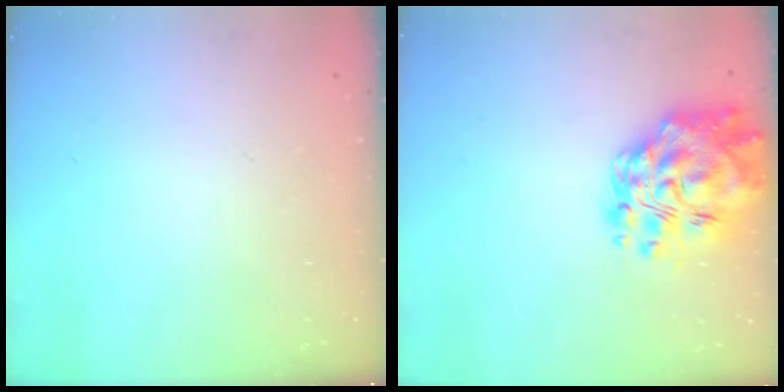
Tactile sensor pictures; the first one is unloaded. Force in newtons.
{"total": 19.2, "press": 18.4, "slide": 5.6}